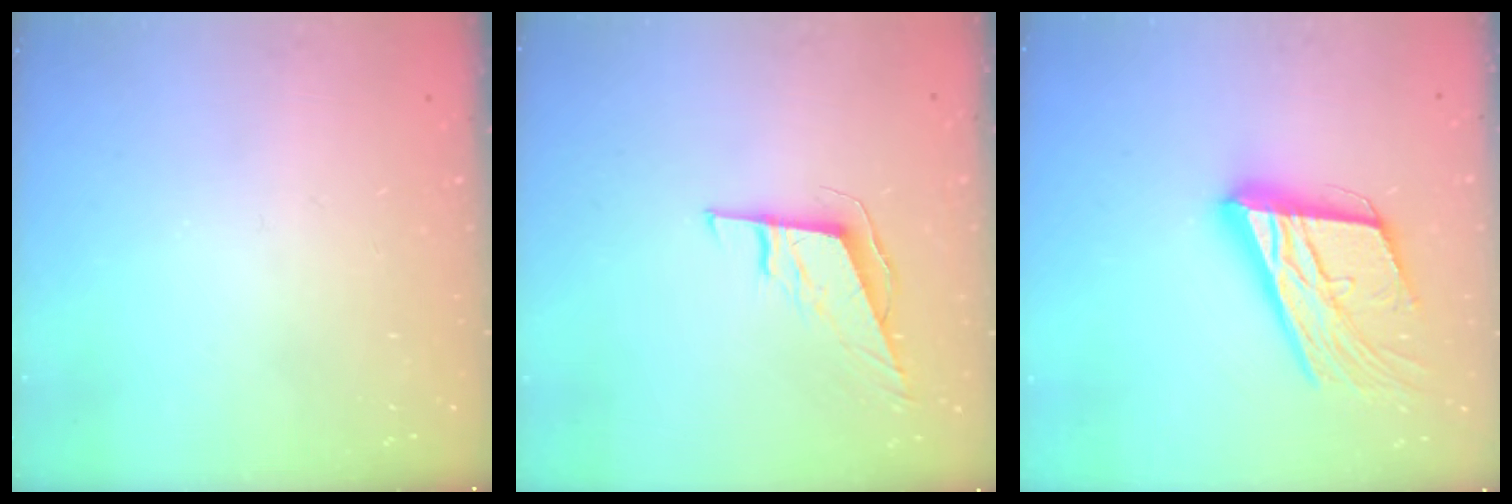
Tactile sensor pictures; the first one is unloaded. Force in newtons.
{"total": 6.9, "press": 6.3, "slide": 2.8}
{"total": 22.7, "press": 22.3, "slide": 4.0}